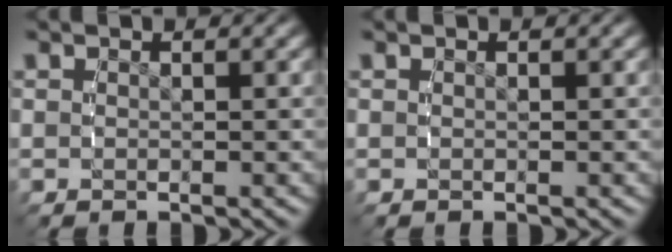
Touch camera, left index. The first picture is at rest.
{"total": 0.0}